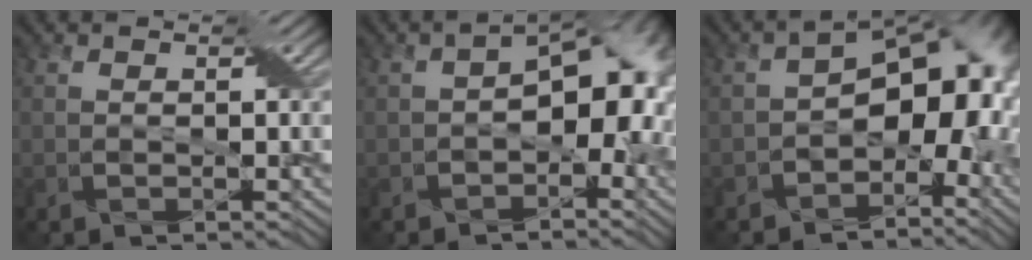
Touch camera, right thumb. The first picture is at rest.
{"total": 10.3, "force": [-1.7, 6.2, 8.0], "torque": [-0.087, -0.009, -0.027]}
{"total": 11.7, "force": [-2.6, 7.3, 8.7], "torque": [-0.098, -0.009, -0.052]}